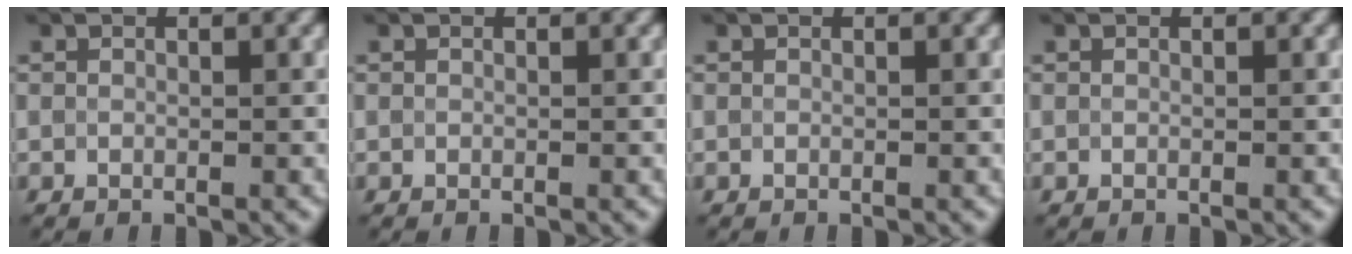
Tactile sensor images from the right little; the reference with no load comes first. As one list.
[{"total": 0.0}, {"total": 0.0}, {"total": 0.0}]